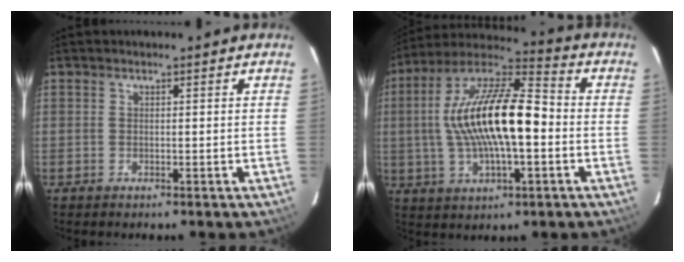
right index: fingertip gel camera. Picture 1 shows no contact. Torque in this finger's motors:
{"motor_torque": [1.82, 0.32, 1.05, 0.21]}